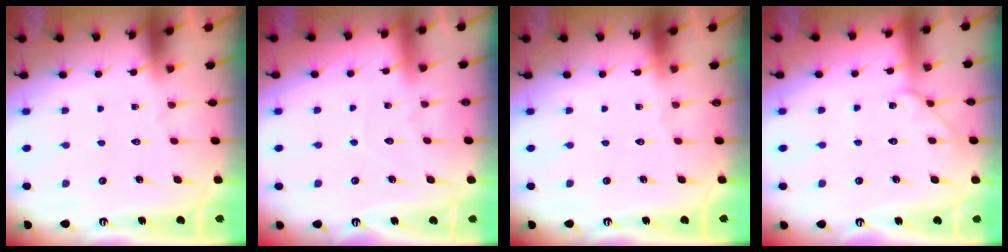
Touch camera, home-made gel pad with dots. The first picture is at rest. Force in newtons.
{"total": 3.7, "press": 3.7, "slide": 0.4}
{"total": 0.0}
{"total": 5.7, "press": 5.7, "slide": 0.8}